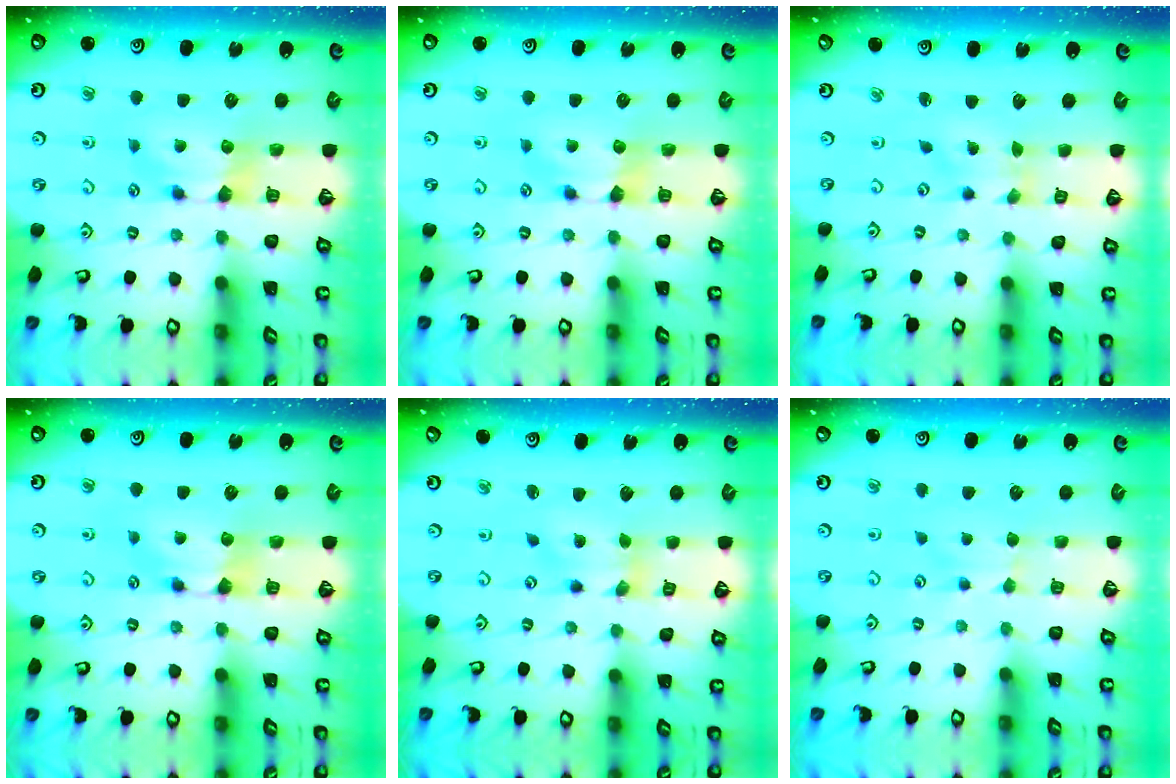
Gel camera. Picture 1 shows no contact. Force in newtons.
{"total": 0.0}
{"total": 2.5, "press": 2.3, "slide": 0.9}
{"total": 0.6, "press": 0.0, "slide": 0.6}
{"total": 2.7, "press": 2.4, "slide": 1.3}
{"total": 1.6, "press": 1.5, "slide": 0.5}